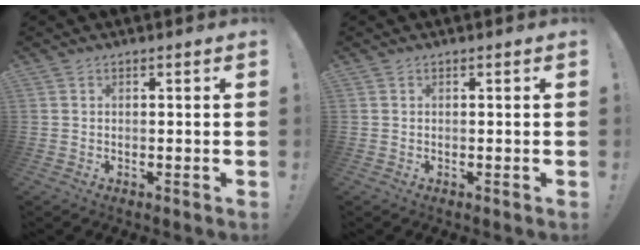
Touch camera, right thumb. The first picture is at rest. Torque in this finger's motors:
{"motor_torque": [0.00, 0.00, 0.00, 0.00, 0.00]}